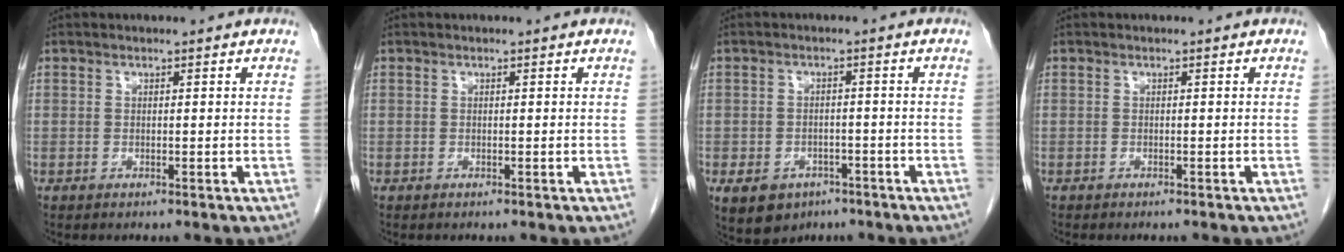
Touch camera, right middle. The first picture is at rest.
{"total": 0.0}
{"total": 11.3, "force": [-5.7, 8.7, 4.4], "torque": [-0.112, 0.002, -0.076]}
{"total": 1.9, "force": [-1.7, 0.5, 0.8], "torque": [-0.016, -0.004, -0.018]}